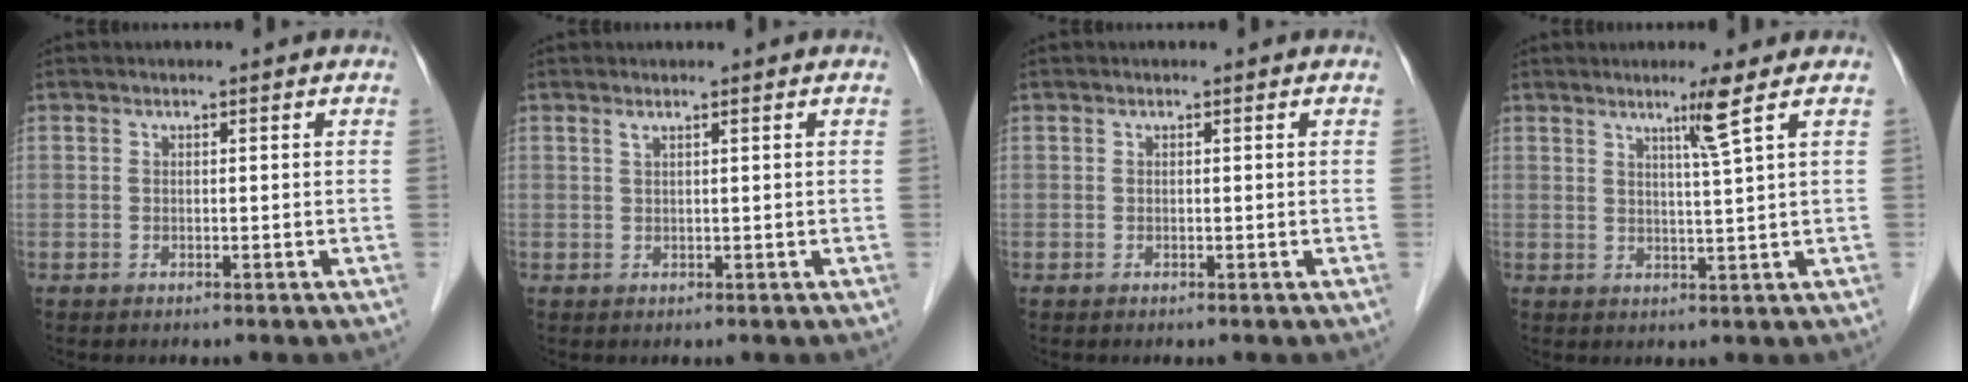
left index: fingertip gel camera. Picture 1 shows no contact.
{"total": 0.8, "force": [0.5, -0.2, 0.6], "torque": [-0.020, 0.001, 0.015]}
{"total": 0.0}
{"total": 3.8, "force": [2.2, -1.6, 2.7], "torque": [-0.052, -0.012, 0.046]}